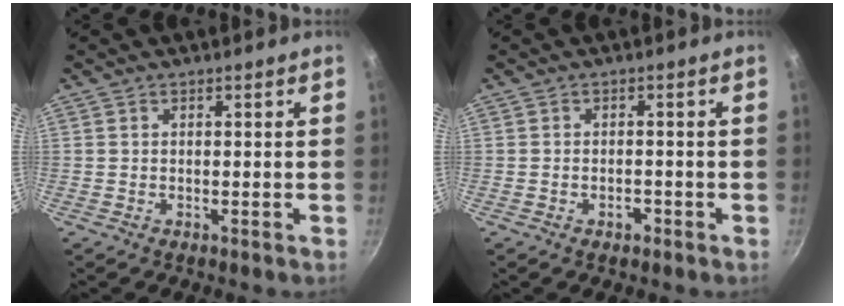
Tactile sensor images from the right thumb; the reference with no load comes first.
{"total": 1.7, "force": [-0.9, 1.1, 0.9], "torque": [-0.012, 0.008, -0.013]}